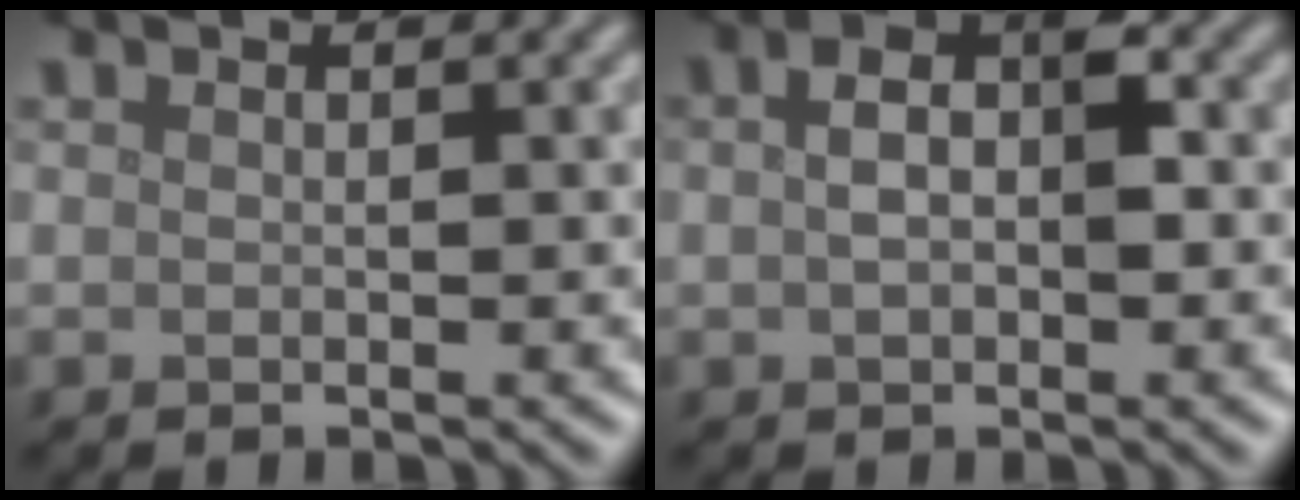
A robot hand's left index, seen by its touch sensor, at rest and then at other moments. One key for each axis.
{"total": 3.8, "fx": 0.4, "fy": 2.1, "fz": 3.2, "tx": -0.061, "ty": 0.007, "tz": 0.002}